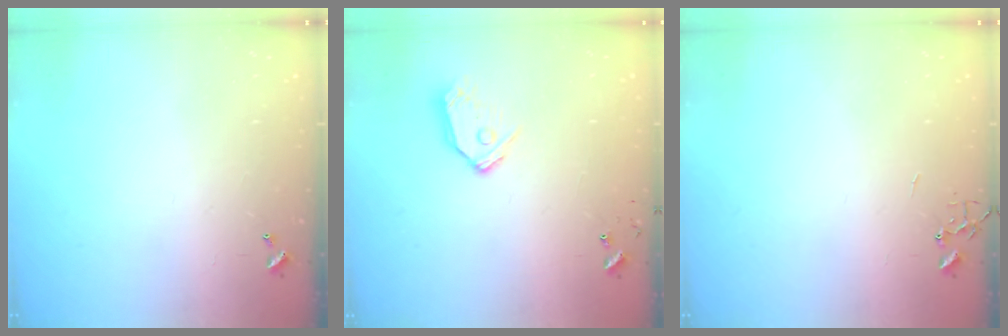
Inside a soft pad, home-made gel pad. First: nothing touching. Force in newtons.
{"total": 10.1, "press": 10.1, "slide": 1.2}
{"total": 0.0}